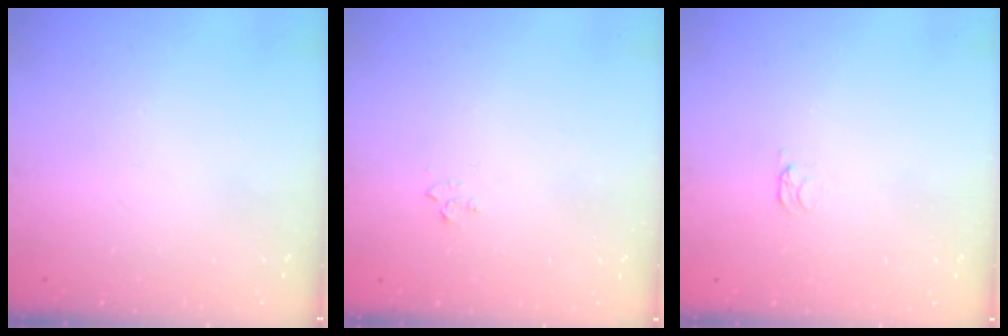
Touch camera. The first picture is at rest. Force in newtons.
{"total": 2.9, "press": 2.8, "slide": 0.4}
{"total": 1.6, "press": 1.6, "slide": 0.4}